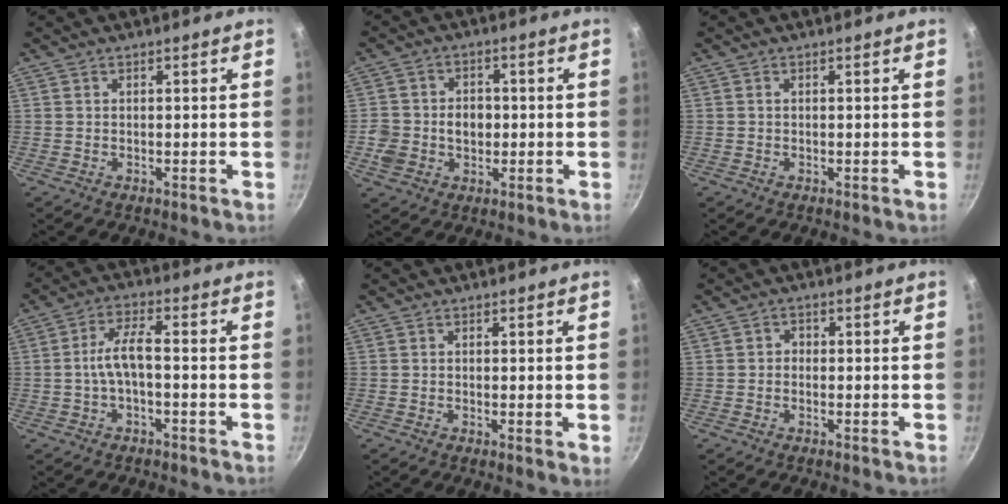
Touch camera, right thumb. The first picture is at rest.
{"total": 8.0, "force": [-0.8, 6.6, 4.3], "torque": [-0.057, 0.012, -0.017]}
{"total": 0.0}
{"total": 6.1, "force": [-1.2, 2.3, 5.5], "torque": [-0.112, 0.030, -0.029]}
{"total": 1.3, "force": [0.2, 0.3, 1.2], "torque": [-0.018, -0.007, -0.001]}
{"total": 1.7, "force": [-0.3, 1.5, 0.7], "torque": [-0.006, 0.006, -0.008]}